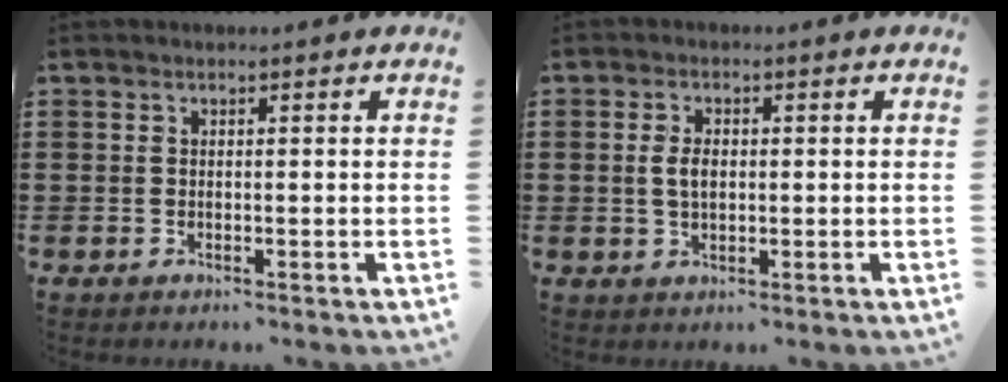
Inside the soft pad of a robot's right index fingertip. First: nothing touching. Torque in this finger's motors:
{"motor_torque": [1.20, 0.82, 0.25, 0.10]}